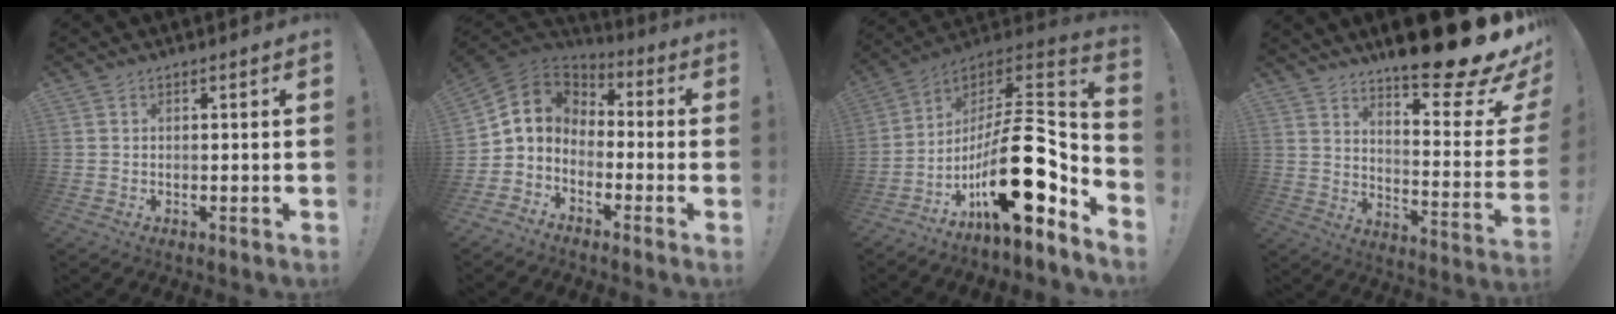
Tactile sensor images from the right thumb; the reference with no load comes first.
{"total": 6.7, "force": [-1.7, 5.8, 2.9], "torque": [-0.053, 0.013, -0.023]}
{"total": 25.3, "force": [-7.0, 9.9, 22.2], "torque": [-0.380, 0.025, -0.112]}
{"total": 18.8, "force": [14.8, 1.7, 11.5], "torque": [-0.152, -0.132, 0.228]}